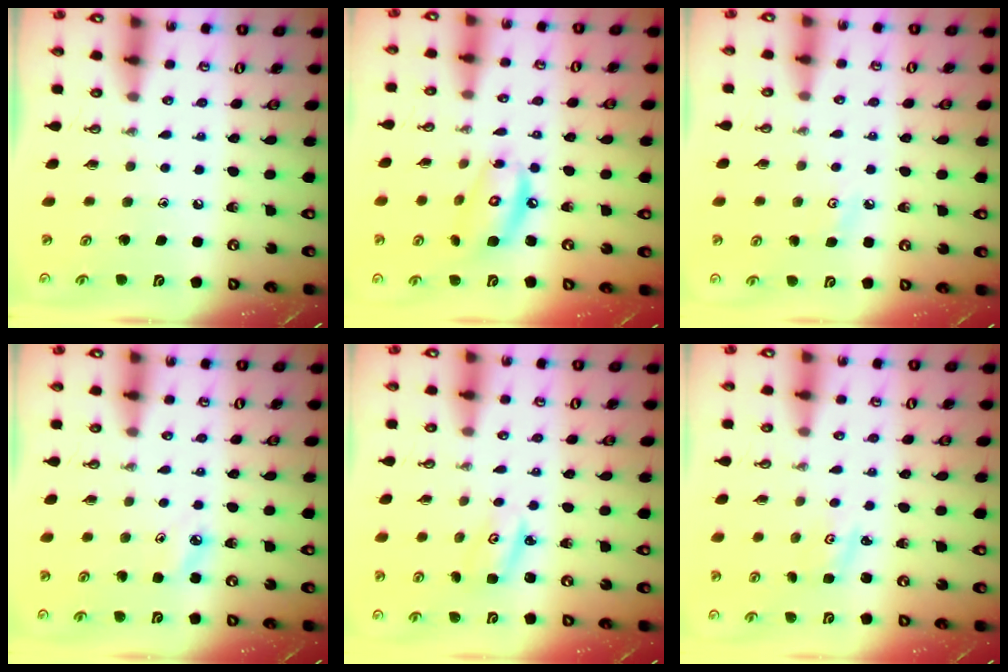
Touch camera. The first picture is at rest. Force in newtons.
{"total": 10.6, "press": 10.6, "slide": 0.8}
{"total": 4.0, "press": 3.9, "slide": 0.5}
{"total": 4.8, "press": 4.8, "slide": 0.8}
{"total": 2.6, "press": 2.6, "slide": 0.2}
{"total": 1.0, "press": 0.9, "slide": 0.2}